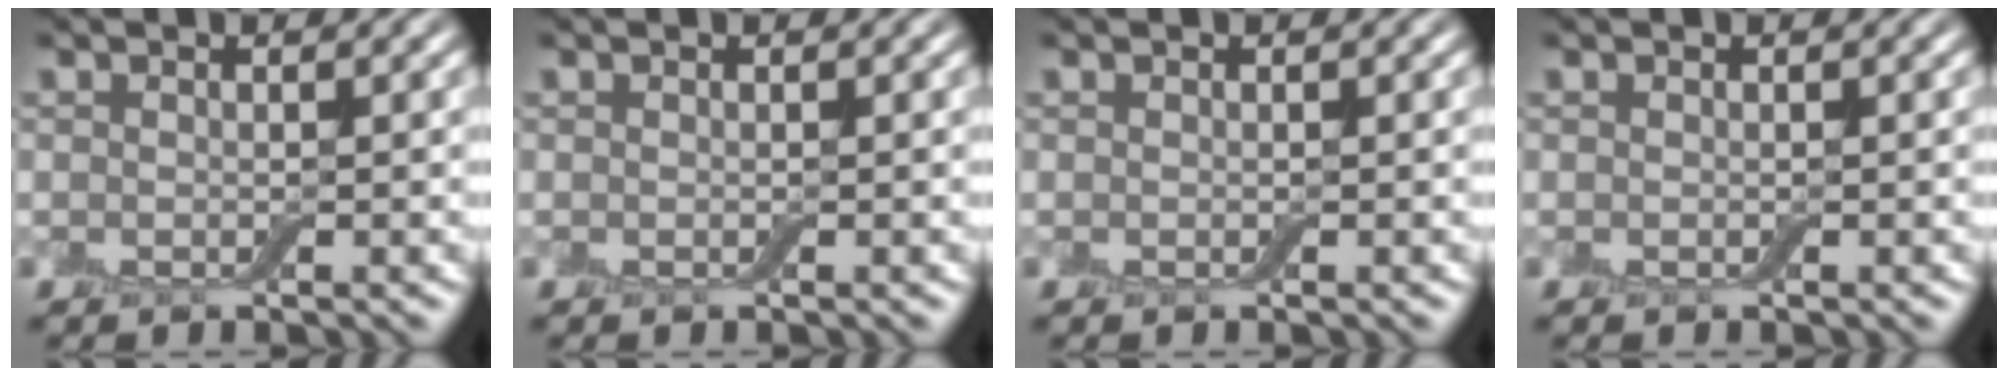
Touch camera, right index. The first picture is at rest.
{"total": 0.0}
{"total": 0.0}
{"total": 0.0}